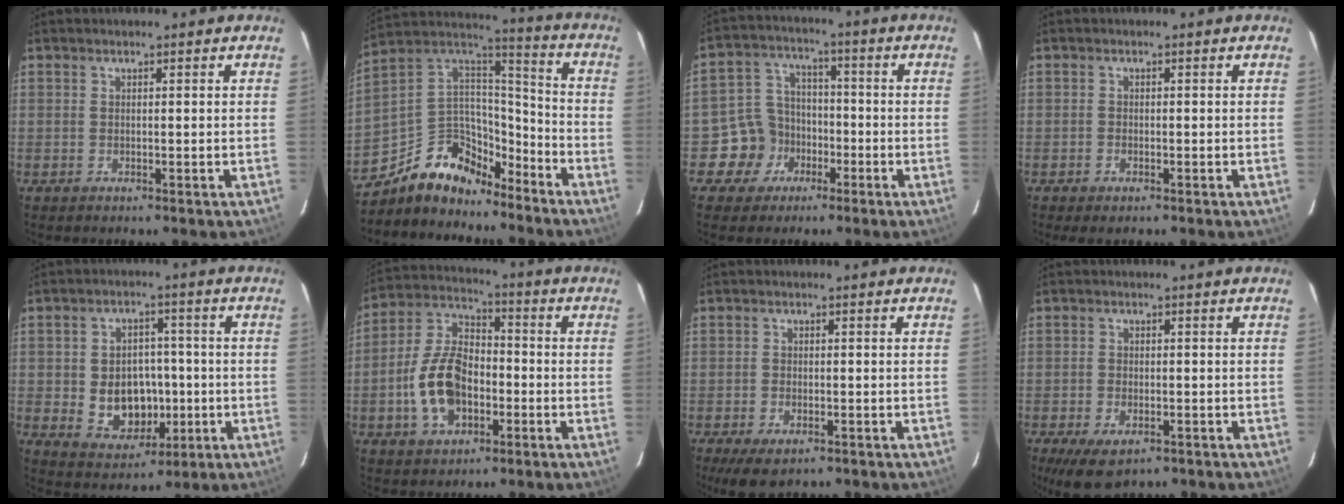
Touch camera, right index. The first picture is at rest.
{"total": 16.0, "force": [-12.0, 8.5, 6.2], "torque": [-0.136, 0.046, -0.208]}
{"total": 8.2, "force": [-4.0, 7.0, 1.3], "torque": [-0.048, 0.034, -0.066]}
{"total": 1.3, "force": [-1.0, 0.6, 0.6], "torque": [-0.016, -0.003, -0.020]}
{"total": 10.5, "force": [-1.7, 8.3, 6.2], "torque": [-0.135, 0.006, -0.006]}
{"total": 13.2, "force": [-3.8, 8.2, 9.6], "torque": [-0.200, 0.021, -0.064]}
{"total": 5.7, "force": [-3.5, 2.7, 3.5], "torque": [-0.081, -0.021, -0.059]}
{"total": 7.1, "force": [-4.1, 3.7, 4.5], "torque": [-0.100, -0.025, -0.066]}